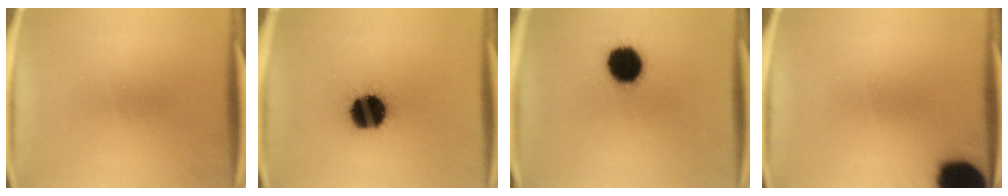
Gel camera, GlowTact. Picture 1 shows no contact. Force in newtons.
{"total": 17.7}
{"total": 13.9}
{"total": 17.5}